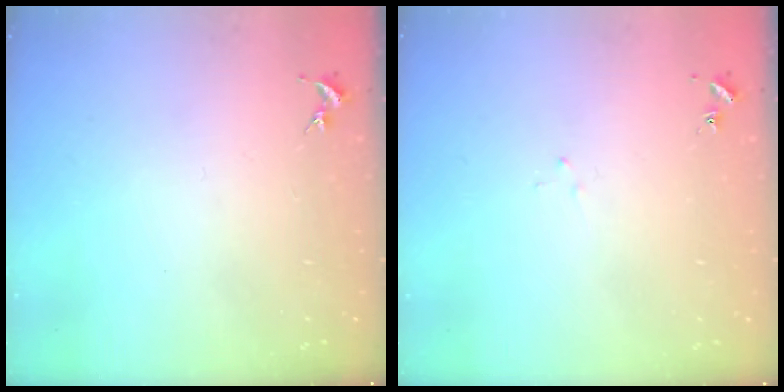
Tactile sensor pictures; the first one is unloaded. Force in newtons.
{"total": 1.8, "press": 1.8, "slide": 0.1}